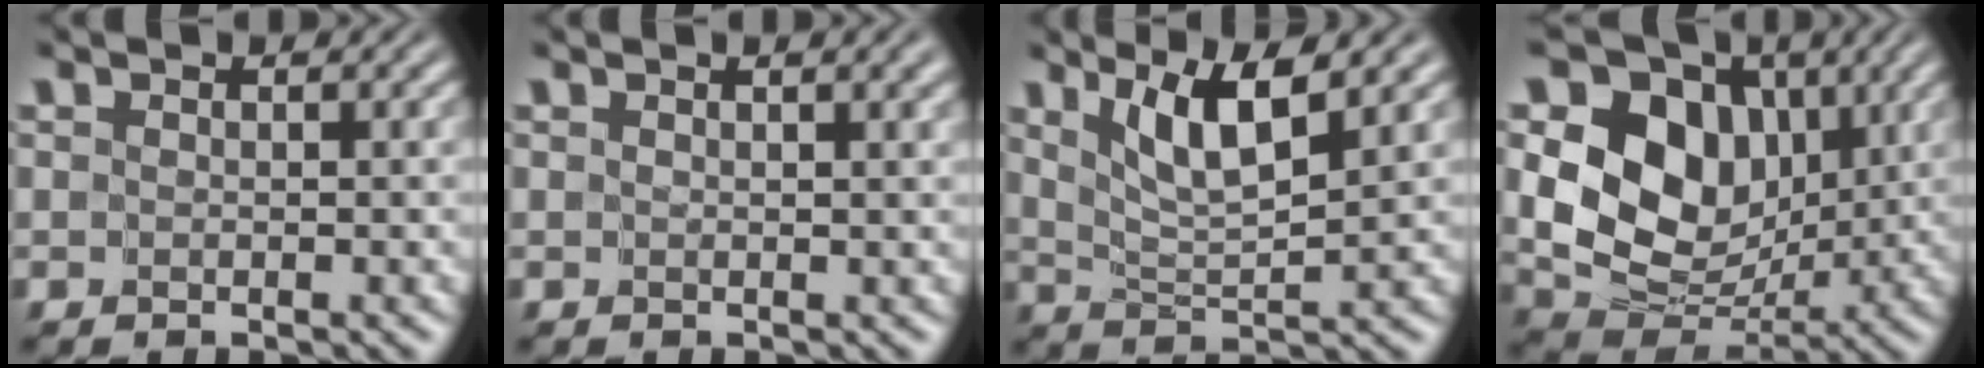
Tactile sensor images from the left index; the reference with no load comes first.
{"total": 3.8, "force": [2.0, 1.4, 2.9], "torque": [-0.023, 0.011, 0.007]}
{"total": 4.7, "force": [2.6, 0.9, 3.8], "torque": [-0.070, -0.008, 0.048]}
{"total": 9.3, "force": [2.3, 7.2, 5.5], "torque": [-0.106, -0.017, 0.038]}